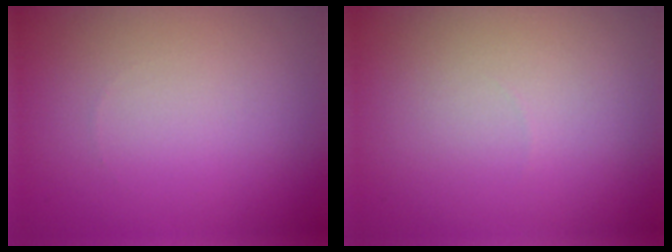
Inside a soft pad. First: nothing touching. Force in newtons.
{"total": 0.0}